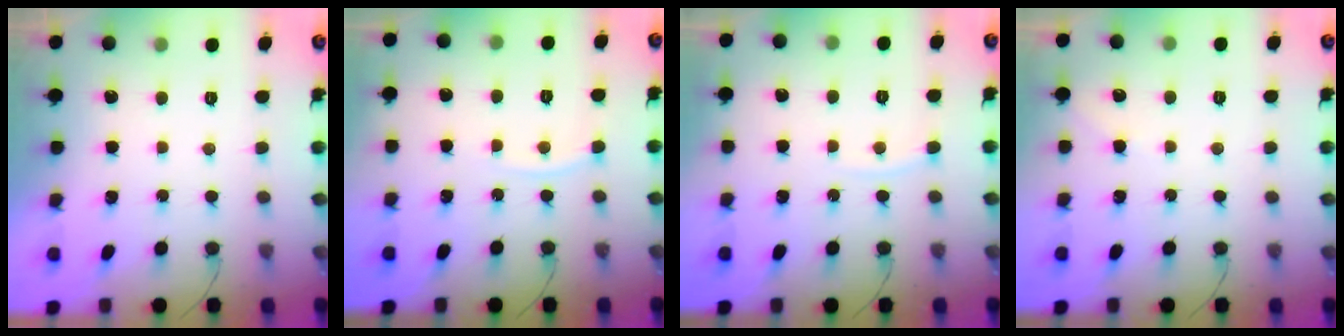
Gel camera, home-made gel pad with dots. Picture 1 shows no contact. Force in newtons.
{"total": 5.0, "press": 5.0, "slide": 0.5}
{"total": 3.3, "press": 3.3, "slide": 0.4}
{"total": 2.3, "press": 2.3, "slide": 0.4}